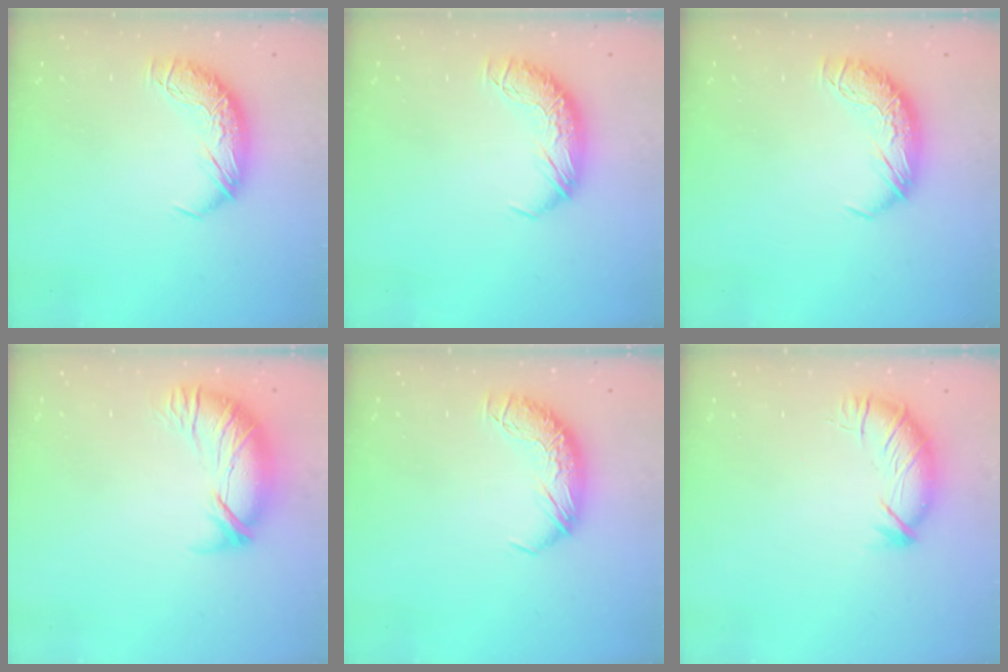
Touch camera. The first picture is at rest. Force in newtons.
{"total": 0.0}
{"total": 0.0}
{"total": 3.5, "press": 2.5, "slide": 2.4}
{"total": 0.0}
{"total": 3.6, "press": 3.5, "slide": 0.6}